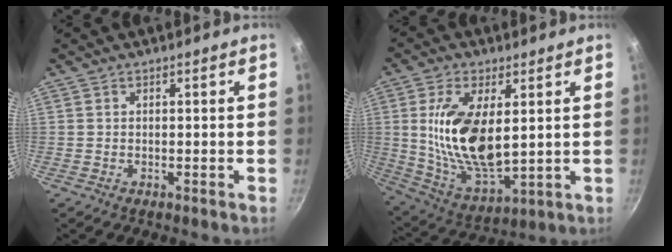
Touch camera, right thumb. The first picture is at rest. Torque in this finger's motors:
{"motor_torque": [0.34, 1.85, 1.98, 0.46, 0.26]}